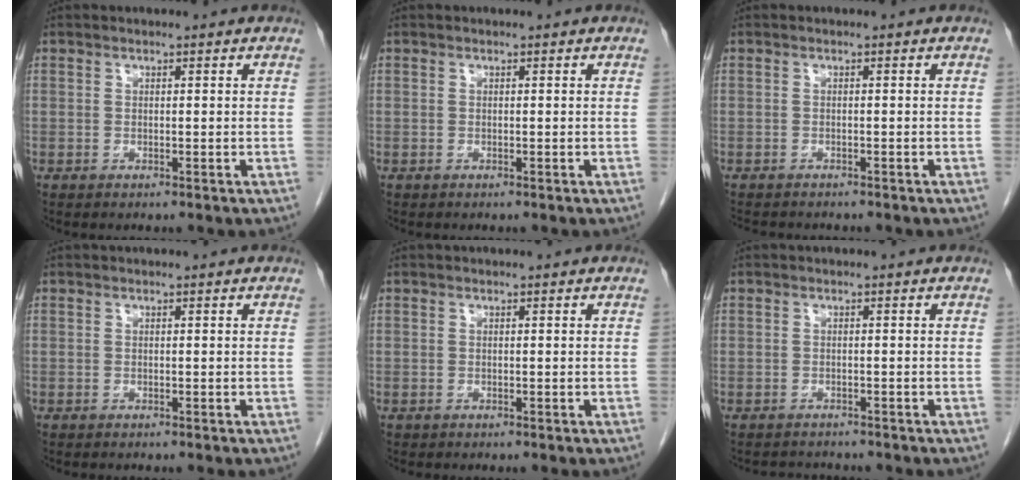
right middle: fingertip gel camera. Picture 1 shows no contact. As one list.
[{"total": 0.0}, {"total": 4.4, "force": [-4.0, 1.1, 1.5], "torque": [-0.021, -0.008, -0.058]}, {"total": 0.0}, {"total": 0.0}, {"total": 2.3, "force": [-2.1, 0.9, -0.4], "torque": [0.002, -0.004, -0.036]}]